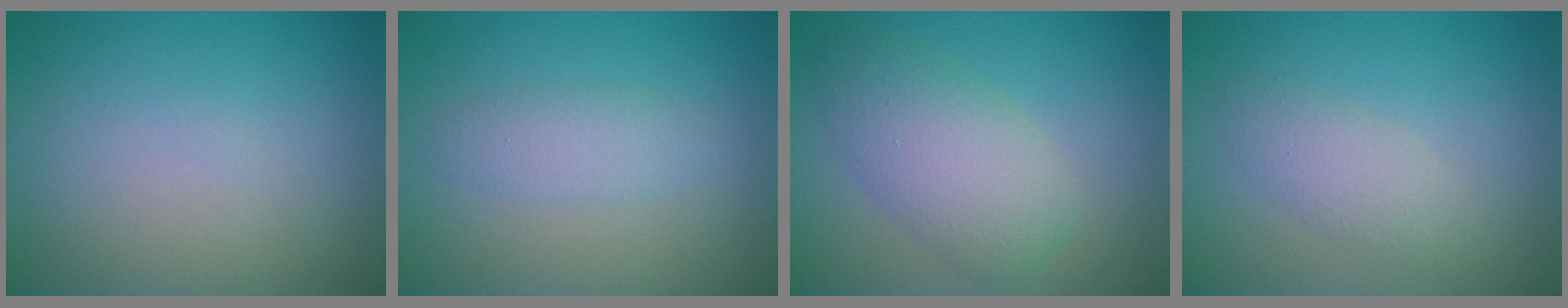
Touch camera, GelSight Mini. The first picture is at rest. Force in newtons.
{"total": 1.9, "press": 1.9, "slide": 0.1}
{"total": 5.1, "press": 5.1, "slide": 0.1}
{"total": 2.4, "press": 2.4, "slide": 0.1}